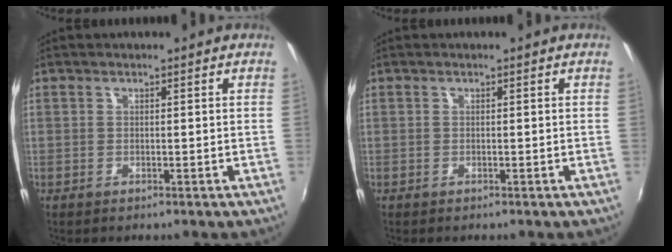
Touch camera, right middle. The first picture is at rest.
{"total": 0.0}